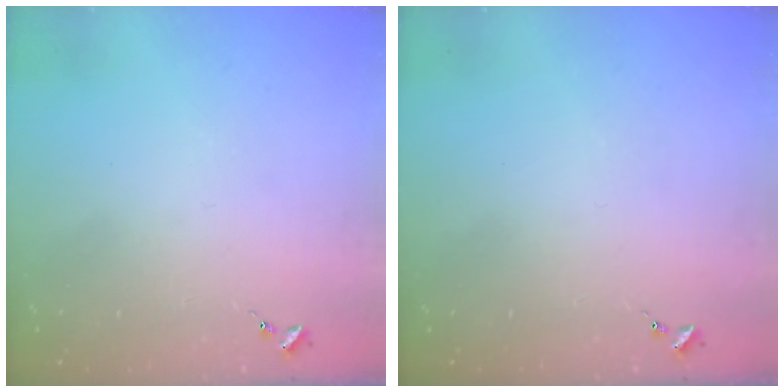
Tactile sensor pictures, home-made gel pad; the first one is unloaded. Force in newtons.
{"total": 0.0}